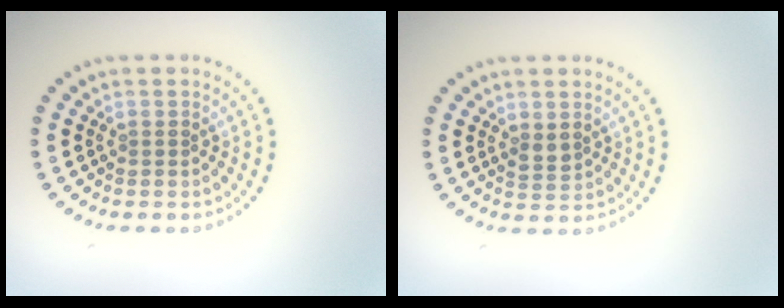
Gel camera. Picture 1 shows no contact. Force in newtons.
{"total": 1.2, "press": 1.1, "slide": 0.4}